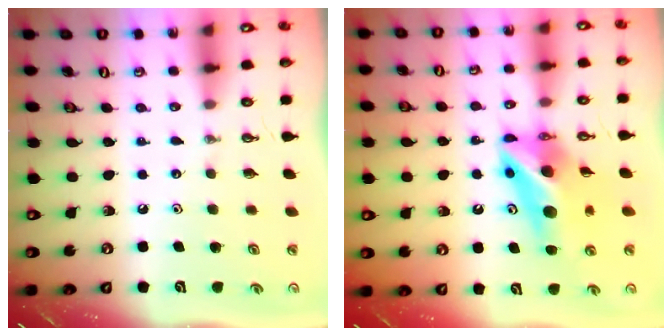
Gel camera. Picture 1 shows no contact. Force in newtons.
{"total": 12.8, "press": 12.8, "slide": 1.3}